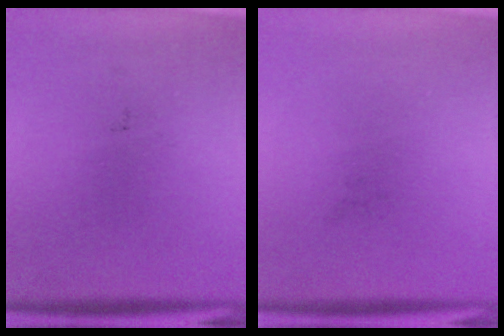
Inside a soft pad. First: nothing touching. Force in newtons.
{"total": 0.0}